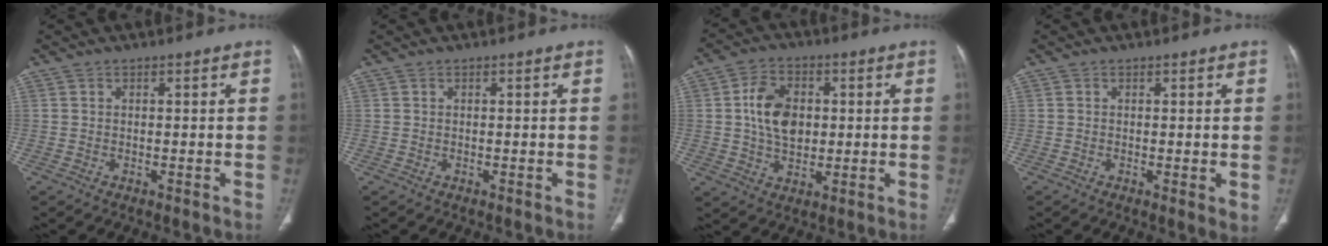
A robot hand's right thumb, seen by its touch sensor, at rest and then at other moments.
{"total": 0.0}
{"total": 9.8, "force": [1.2, 6.9, 6.9], "torque": [-0.101, 0.000, 0.022]}
{"total": 2.2, "force": [-0.1, 0.5, 2.2], "torque": [-0.039, -0.011, -0.003]}